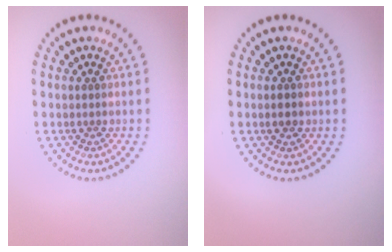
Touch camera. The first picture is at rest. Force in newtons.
{"total": 0.9, "press": 0.9, "slide": 0.1}